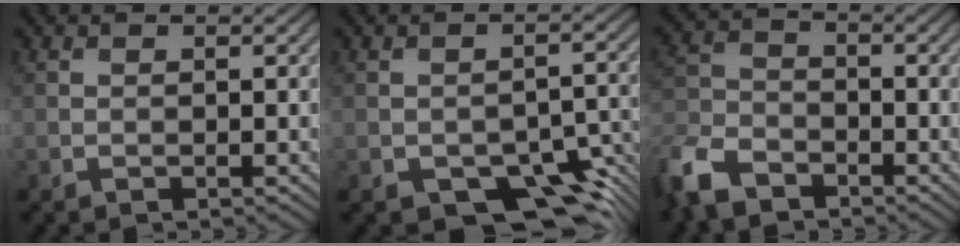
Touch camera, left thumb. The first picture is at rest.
{"total": 9.1, "force": [-5.9, 4.3, 5.4], "torque": [-0.073, -0.002, -0.086]}
{"total": 7.7, "force": [-5.8, 3.9, 3.3], "torque": [-0.083, -0.016, -0.132]}